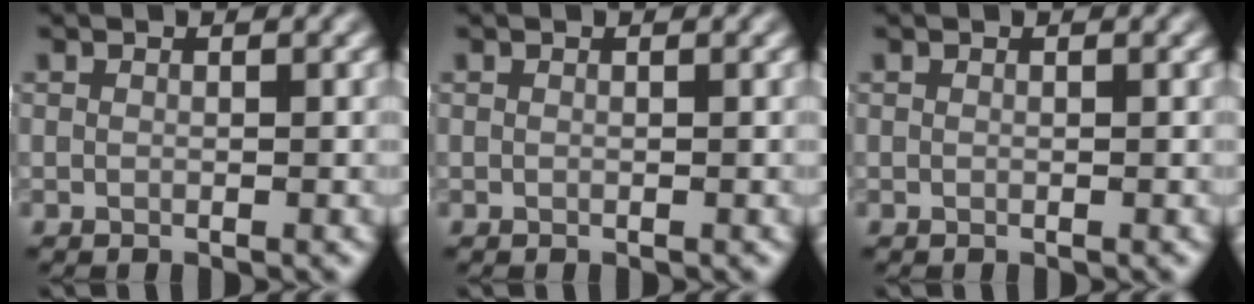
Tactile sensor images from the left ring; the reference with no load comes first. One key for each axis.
{"total": 0.0}
{"total": 0.0}